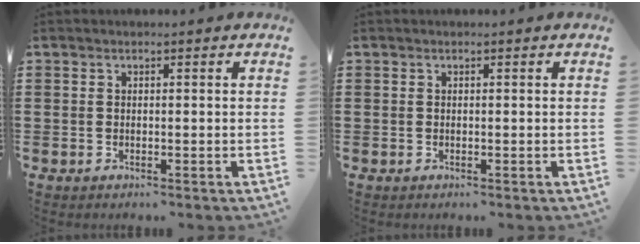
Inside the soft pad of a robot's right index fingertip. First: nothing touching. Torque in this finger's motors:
{"motor_torque": [0.00, 0.00, 0.00, -0.01]}